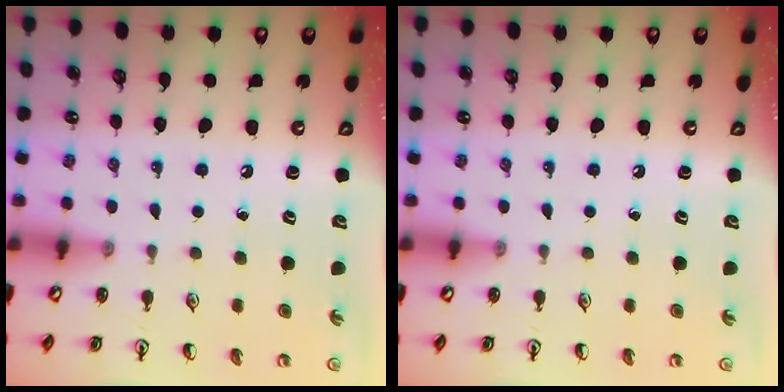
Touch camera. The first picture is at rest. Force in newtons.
{"total": 0.0}